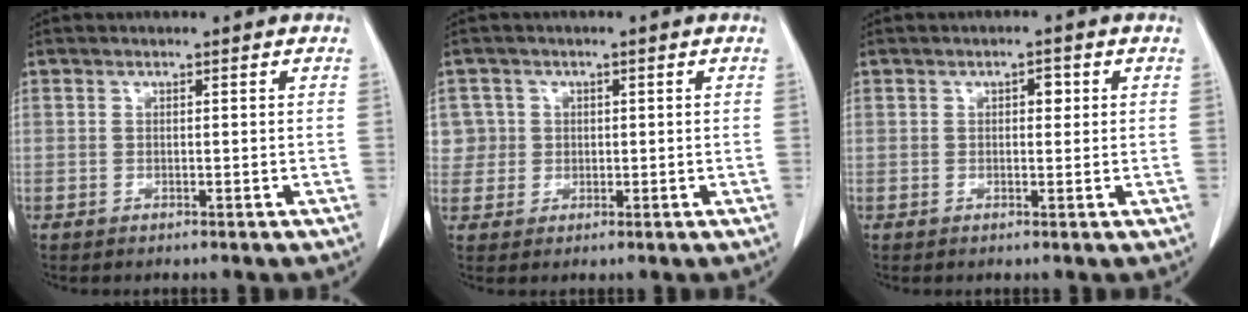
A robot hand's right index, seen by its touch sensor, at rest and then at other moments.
{"total": 3.7, "force": [0.8, 3.6, -0.3], "torque": [0.025, 0.009, 0.013]}
{"total": 1.7, "force": [0.5, 0.9, 1.4], "torque": [-0.020, 0.004, 0.006]}